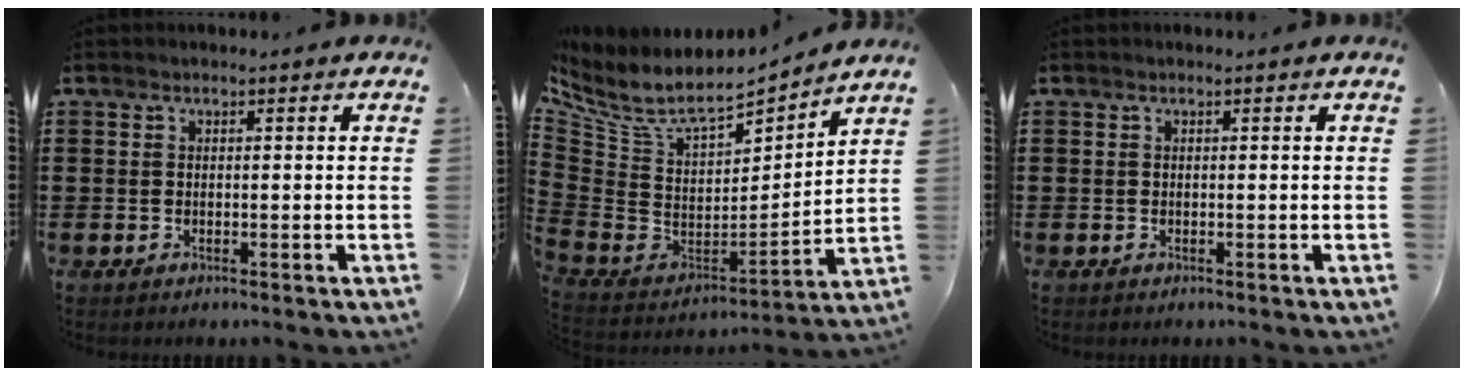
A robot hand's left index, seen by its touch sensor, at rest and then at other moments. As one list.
[{"total": 7.4, "force": [5.8, 2.5, 3.9], "torque": [-0.103, -0.043, 0.101]}, {"total": 0.0}]